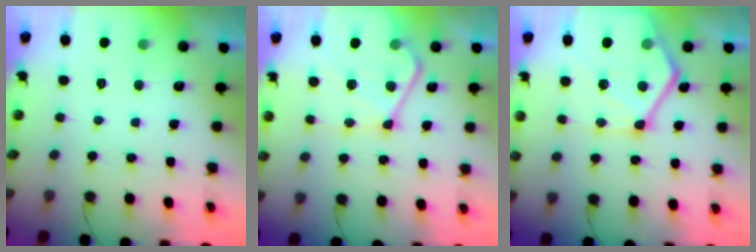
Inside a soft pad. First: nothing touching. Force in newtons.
{"total": 15.7, "press": 15.6, "slide": 1.6}
{"total": 19.1, "press": 19.0, "slide": 2.2}